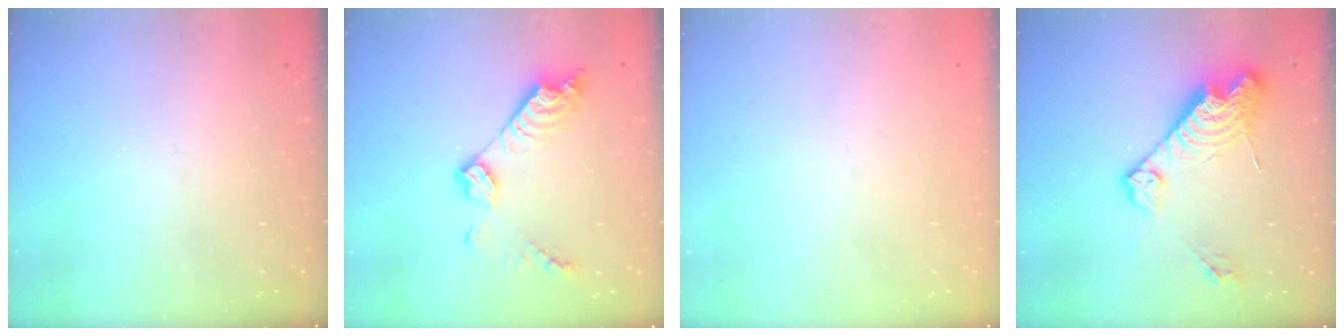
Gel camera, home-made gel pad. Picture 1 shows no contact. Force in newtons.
{"total": 11.4, "press": 11.3, "slide": 0.9}
{"total": 0.0}
{"total": 17.8, "press": 17.7, "slide": 1.2}